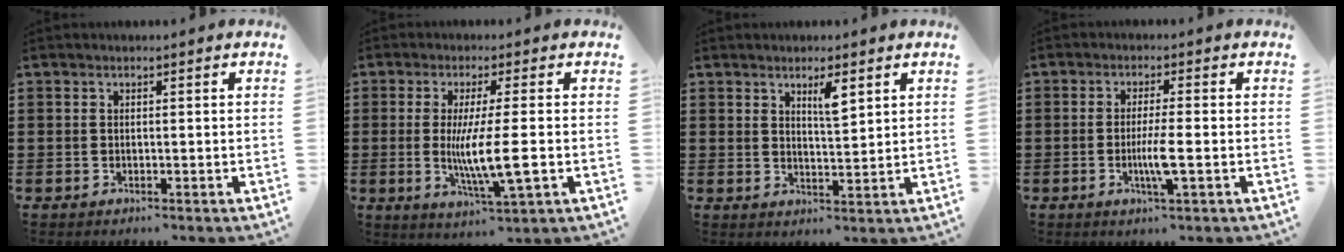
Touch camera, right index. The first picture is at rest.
{"total": 8.7, "force": [-1.0, 0.9, 8.6], "torque": [-0.169, -0.016, -0.023]}
{"total": 3.6, "force": [2.2, 0.8, 2.7], "torque": [-0.041, -0.002, 0.034]}
{"total": 4.5, "force": [-1.1, 0.1, 4.4], "torque": [-0.085, -0.011, -0.022]}